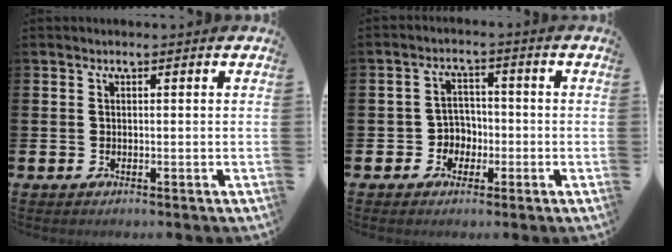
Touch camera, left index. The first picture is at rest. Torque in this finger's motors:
{"motor_torque": [0.02, 0.24, -0.02, 0.00]}